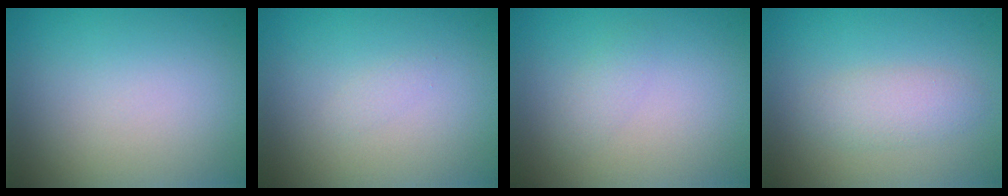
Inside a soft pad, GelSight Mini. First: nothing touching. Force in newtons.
{"total": 0.7, "press": 0.6, "slide": 0.1}
{"total": 1.1, "press": 1.1, "slide": 0.0}
{"total": 2.3, "press": 2.3, "slide": 0.1}